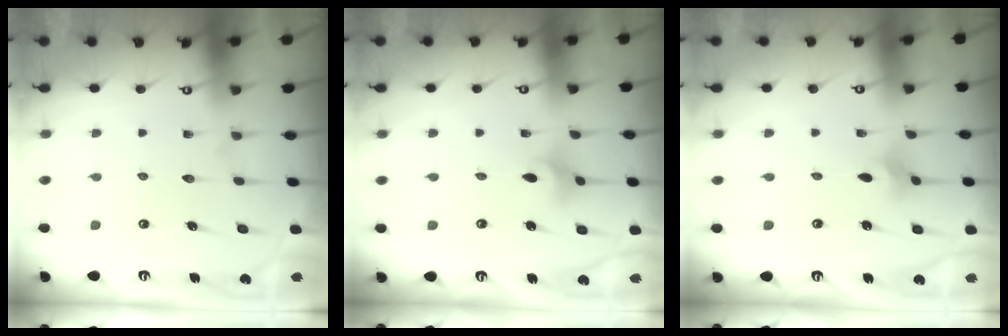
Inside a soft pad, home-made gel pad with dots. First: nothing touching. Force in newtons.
{"total": 3.3, "press": 3.2, "slide": 0.5}
{"total": 1.9, "press": 1.9, "slide": 0.4}